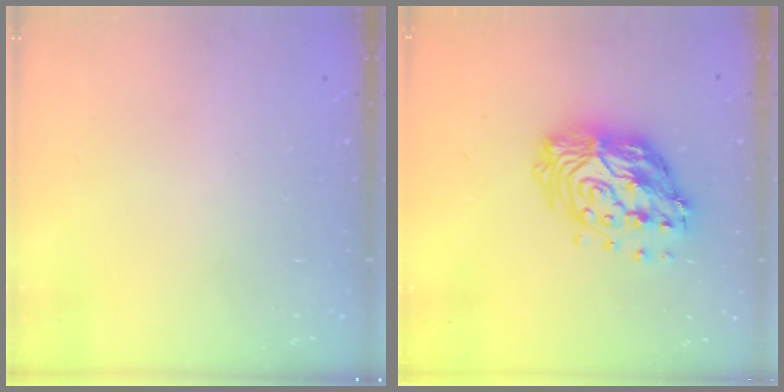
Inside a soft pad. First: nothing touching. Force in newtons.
{"total": 17.1, "press": 17.0, "slide": 1.6}